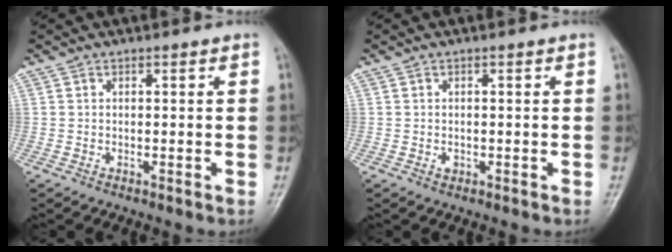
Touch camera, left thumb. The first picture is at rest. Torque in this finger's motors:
{"motor_torque": [-0.02, -0.01, 0.04, 0.00, 0.00]}